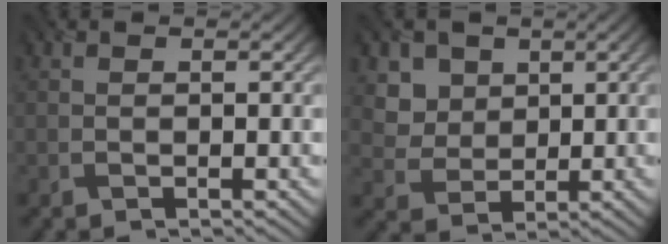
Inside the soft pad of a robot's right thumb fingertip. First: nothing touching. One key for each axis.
{"total": 5.1, "fx": 2.4, "fy": 4.1, "fz": 1.8, "tx": -0.068, "ty": -0.024, "tz": 0.064}